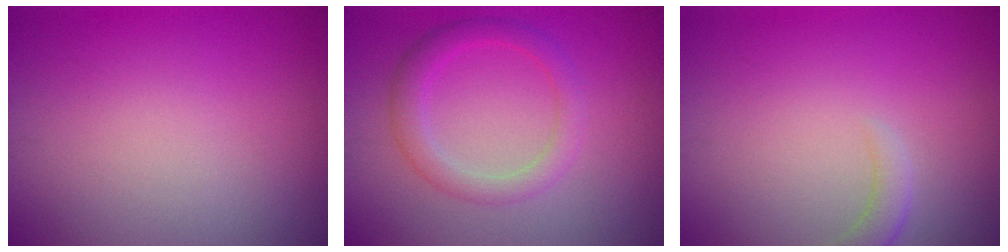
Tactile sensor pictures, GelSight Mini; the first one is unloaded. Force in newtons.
{"total": 2.8, "press": 2.8, "slide": 0.1}
{"total": 1.6, "press": 1.6, "slide": 0.3}